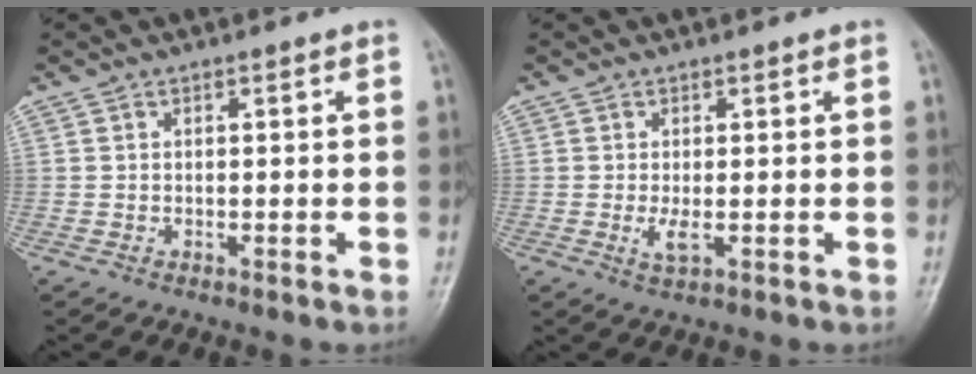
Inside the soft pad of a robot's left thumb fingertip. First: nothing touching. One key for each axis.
{"total": 2.4, "fx": -0.2, "fy": 0.9, "fz": 2.2, "tx": -0.048, "ty": -0.007, "tz": -0.002}